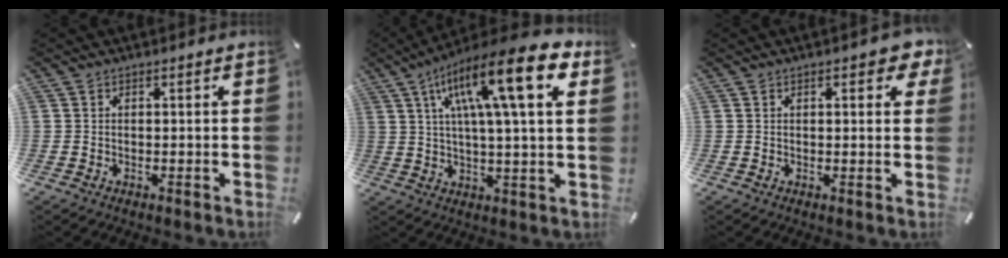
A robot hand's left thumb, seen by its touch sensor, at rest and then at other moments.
{"total": 20.0, "force": [8.7, 3.8, 17.6], "torque": [-0.300, -0.026, 0.127]}
{"total": 3.6, "force": [1.5, 1.5, 2.8], "torque": [-0.043, 0.002, 0.023]}